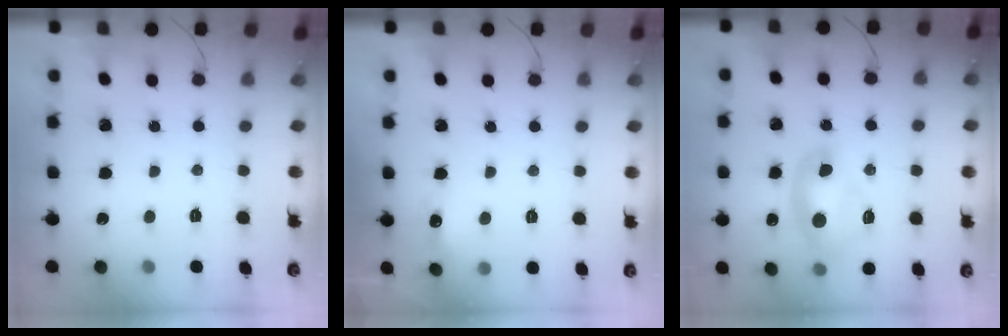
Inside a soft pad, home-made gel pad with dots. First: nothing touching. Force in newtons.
{"total": 6.8, "press": 6.6, "slide": 1.3}
{"total": 14.4, "press": 10.9, "slide": 9.5}